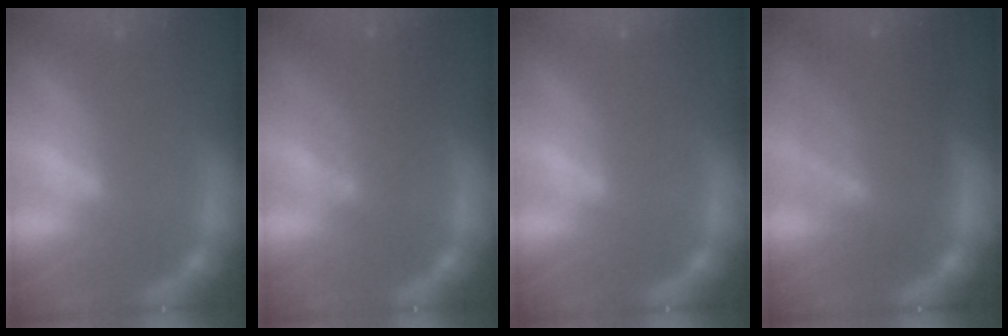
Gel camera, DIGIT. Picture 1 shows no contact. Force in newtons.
{"total": 4.6}
{"total": 0.0}
{"total": 8.5}